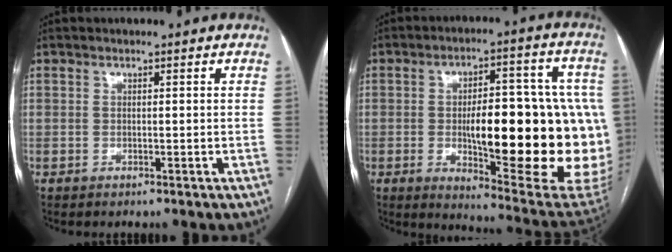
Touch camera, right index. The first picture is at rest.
{"total": 25.5, "force": [-2.4, 6.6, 24.5], "torque": [-0.262, 0.011, -0.014]}